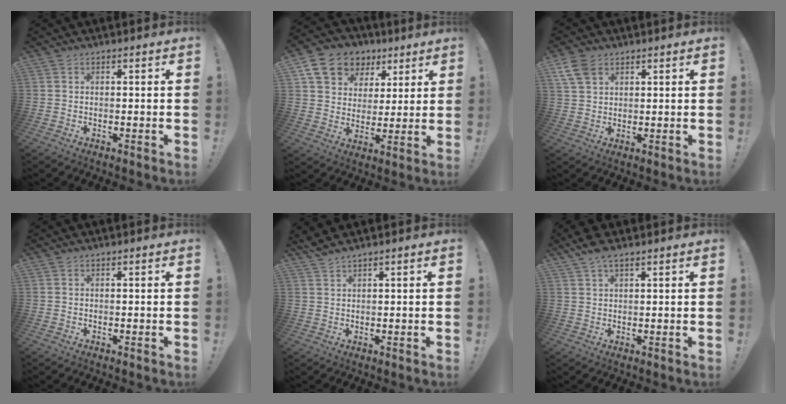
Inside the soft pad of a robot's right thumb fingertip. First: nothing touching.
{"total": 14.1, "force": [7.6, 10.6, 5.5], "torque": [-0.086, -0.037, 0.152]}
{"total": 6.7, "force": [3.7, 4.3, 3.5], "torque": [-0.066, -0.012, 0.071]}
{"total": 0.0}
{"total": 2.2, "force": [2.0, -0.1, 1.0], "torque": [-0.022, -0.011, 0.035]}
{"total": 4.5, "force": [3.4, 1.5, 2.7], "torque": [-0.049, -0.014, 0.062]}